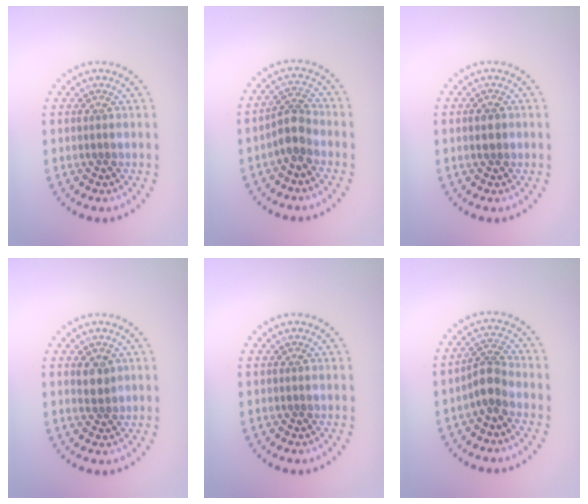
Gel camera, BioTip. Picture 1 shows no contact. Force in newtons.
{"total": 2.5, "press": 2.1, "slide": 1.3}
{"total": 1.7, "press": 1.7, "slide": 0.2}
{"total": 1.8, "press": 1.6, "slide": 0.7}
{"total": 0.0}
{"total": 2.5, "press": 2.0, "slide": 1.5}